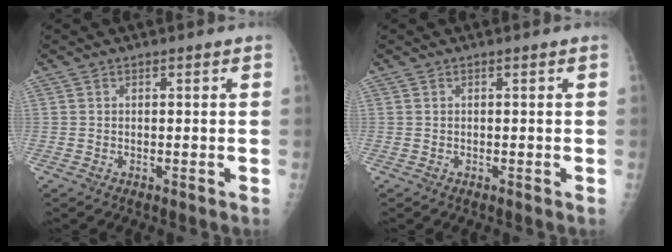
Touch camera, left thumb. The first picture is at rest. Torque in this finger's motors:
{"motor_torque": [-0.10, 0.22, -0.05, 0.00, 0.01]}